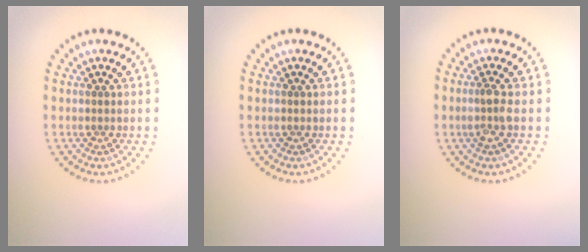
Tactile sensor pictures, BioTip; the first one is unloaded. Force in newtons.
{"total": 0.0}
{"total": 1.7, "press": 1.6, "slide": 0.6}